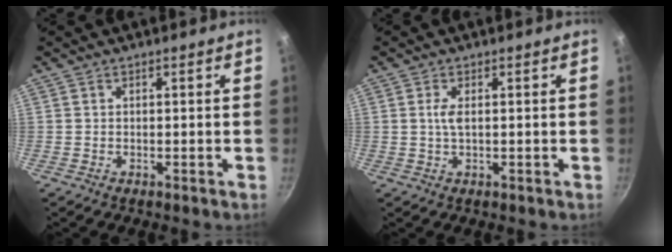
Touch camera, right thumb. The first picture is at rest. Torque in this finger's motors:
{"motor_torque": [0.57, 0.23, 0.41, -0.42, 0.02]}